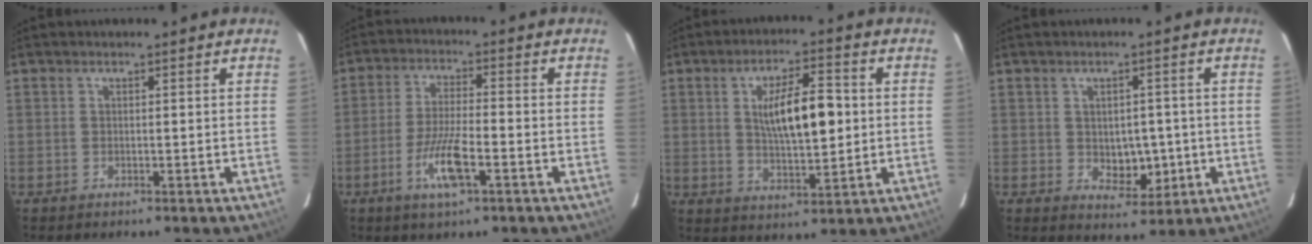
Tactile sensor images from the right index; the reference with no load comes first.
{"total": 7.7, "force": [-3.3, 1.2, 6.9], "torque": [-0.137, -0.008, -0.059]}
{"total": 10.3, "force": [1.2, 3.0, 9.8], "torque": [-0.170, 0.009, 0.023]}
{"total": 5.6, "force": [-0.5, 3.7, 4.1], "torque": [-0.047, 0.001, 0.005]}